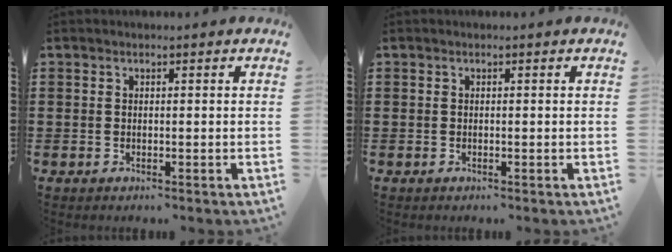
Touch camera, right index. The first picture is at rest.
{"total": 0.0}